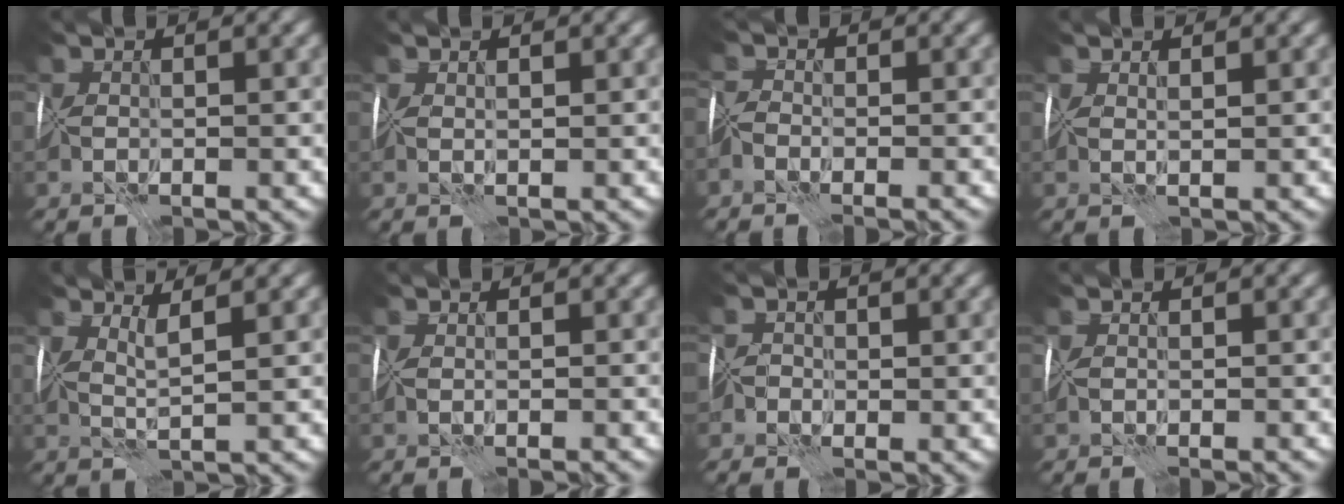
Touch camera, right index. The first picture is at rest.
{"total": 1.3, "force": [1.2, -0.6, -0.3], "torque": [0.005, 0.008, 0.028]}
{"total": 2.6, "force": [-2.4, 0.6, 0.7], "torque": [-0.005, 0.004, -0.038]}
{"total": 1.6, "force": [1.4, -0.8, -0.3], "torque": [0.007, 0.007, 0.032]}
{"total": 2.2, "force": [1.9, -1.1, 0.4], "torque": [-0.008, 0.003, 0.041]}
{"total": 1.1, "force": [-0.5, -0.9, -0.2], "torque": [0.006, 0.000, -0.008]}
{"total": 1.0, "force": [-0.1, 0.1, -1.0], "torque": [0.038, 0.017, -0.002]}
{"total": 1.1, "force": [-0.6, -0.8, -0.4], "torque": [0.012, 0.004, -0.009]}